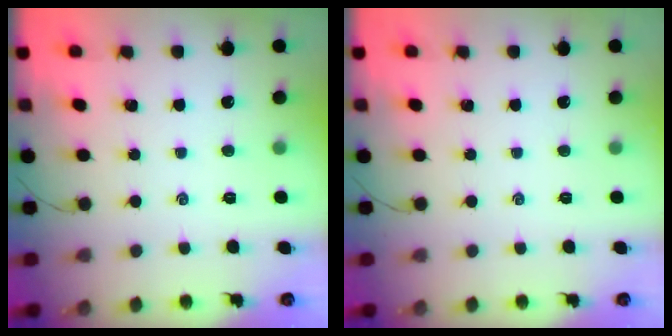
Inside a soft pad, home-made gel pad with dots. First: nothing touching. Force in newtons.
{"total": 0.0}